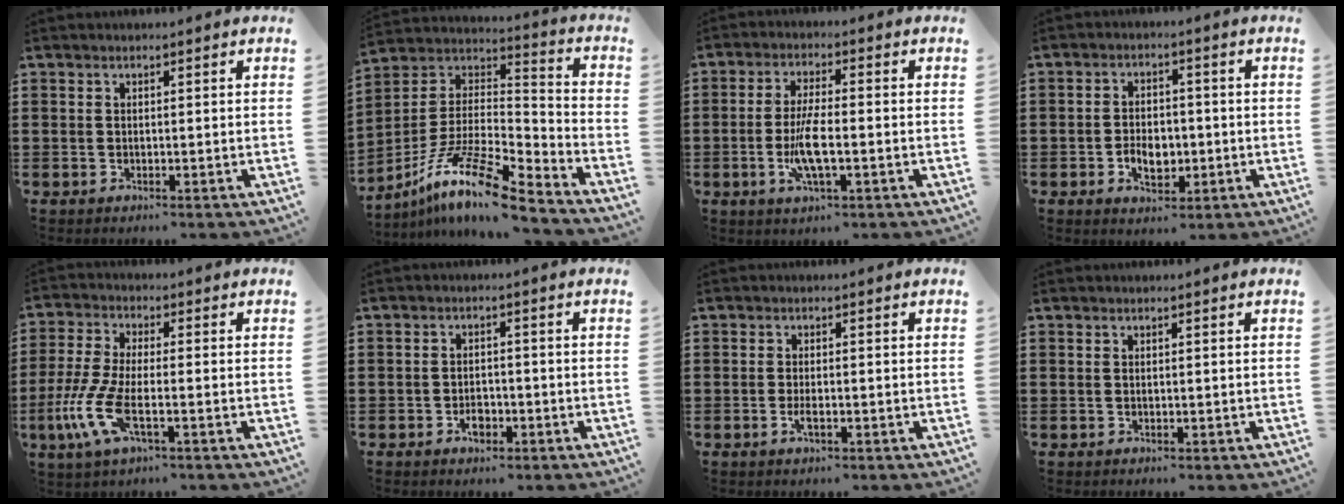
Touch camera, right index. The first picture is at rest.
{"total": 13.3, "force": [-9.8, 2.1, 8.6], "torque": [-0.171, 0.013, -0.190]}
{"total": 6.6, "force": [-1.8, 1.6, 6.2], "torque": [-0.130, -0.011, -0.037]}
{"total": 4.6, "force": [-1.3, 3.0, 3.2], "torque": [-0.055, 0.003, -0.025]}
{"total": 8.4, "force": [-3.5, 2.7, 7.1], "torque": [-0.182, -0.018, -0.073]}
{"total": 2.5, "force": [-1.3, 1.7, 1.3], "torque": [-0.025, 0.003, -0.026]}
{"total": 1.8, "force": [-0.7, 0.5, 1.6], "torque": [-0.036, -0.003, -0.014]}
{"total": 0.0}